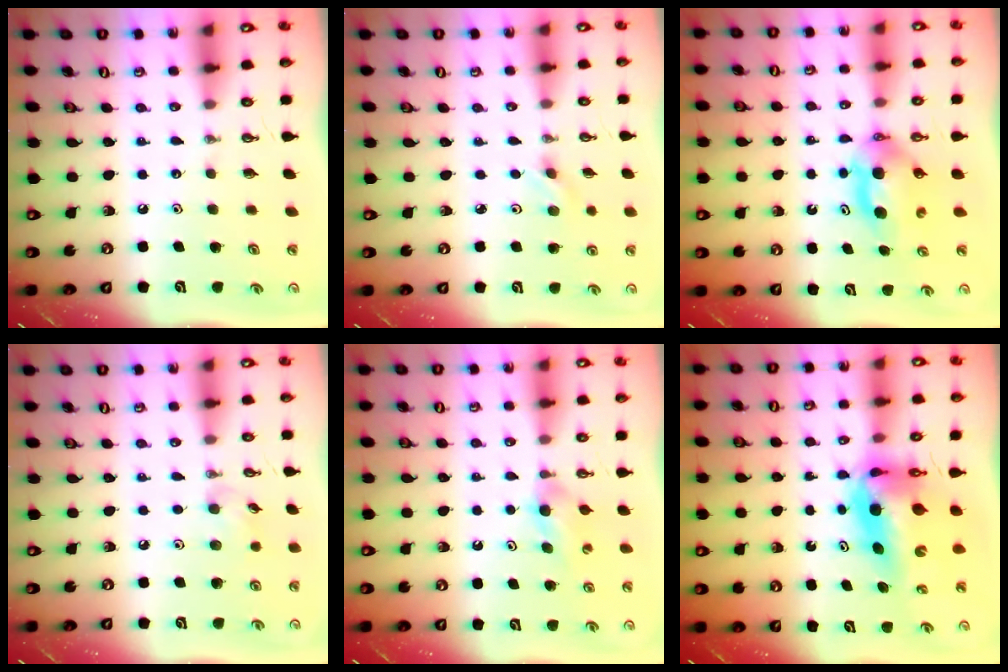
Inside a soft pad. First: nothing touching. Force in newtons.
{"total": 2.7, "press": 2.3, "slide": 1.4}
{"total": 8.6, "press": 5.1, "slide": 6.9}
{"total": 6.2, "press": 6.0, "slide": 1.4}
{"total": 5.2, "press": 5.1, "slide": 0.9}
{"total": 10.0, "press": 9.8, "slide": 2.2}